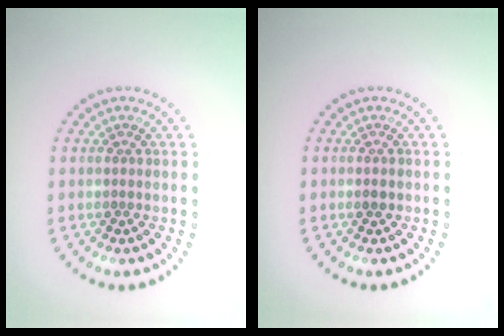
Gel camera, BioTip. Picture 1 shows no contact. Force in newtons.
{"total": 1.0, "press": 1.0, "slide": 0.1}